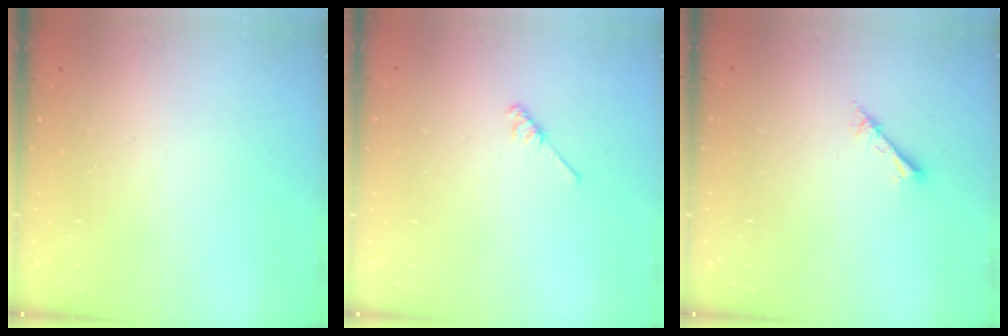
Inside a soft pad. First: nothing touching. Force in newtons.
{"total": 2.7, "press": 2.7, "slide": 0.4}
{"total": 2.4, "press": 2.4, "slide": 0.3}